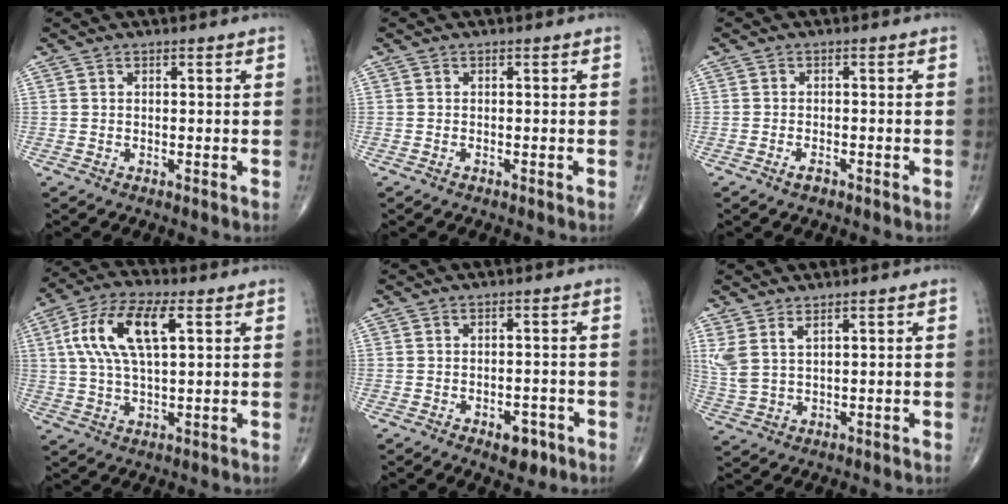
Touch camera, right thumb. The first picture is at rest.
{"total": 0.0}
{"total": 1.5, "force": [-1.1, 0.5, 0.9], "torque": [-0.021, 0.004, -0.020]}
{"total": 13.5, "force": [3.8, 5.6, 11.7], "torque": [-0.240, 0.015, 0.070]}
{"total": 4.3, "force": [-2.2, 2.4, 2.8], "torque": [-0.020, 0.011, -0.026]}
{"total": 5.3, "force": [2.7, 2.1, 4.0], "torque": [-0.102, -0.009, 0.067]}